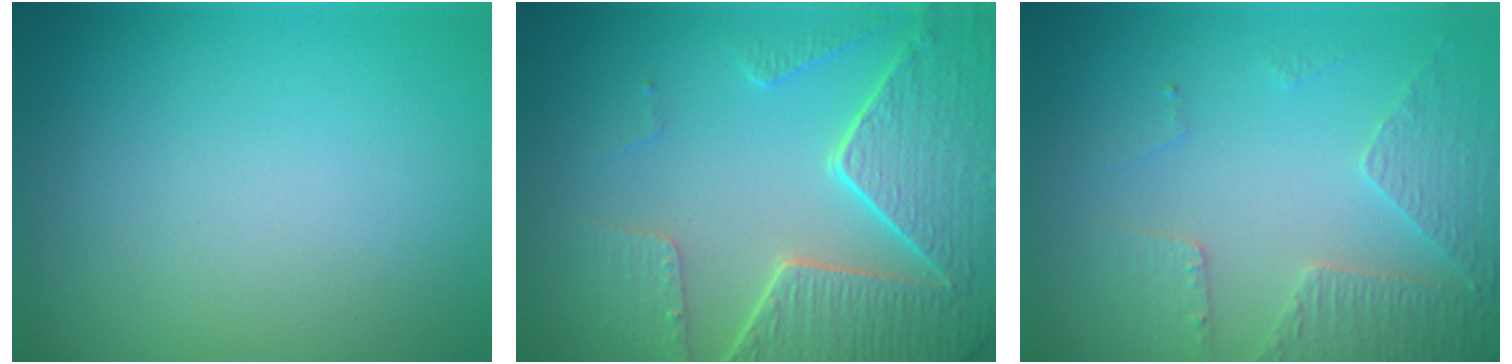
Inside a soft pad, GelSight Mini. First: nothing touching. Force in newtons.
{"total": 7.9, "press": 6.0, "slide": 5.1}
{"total": 4.4, "press": 3.3, "slide": 2.9}